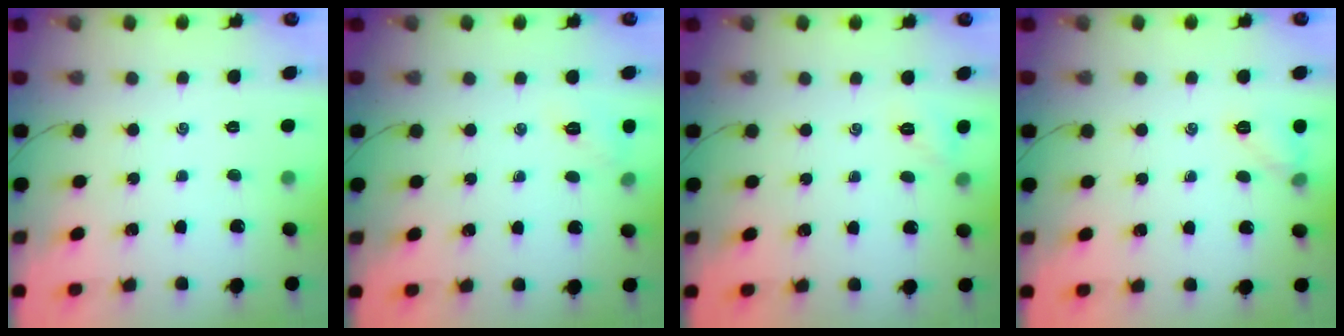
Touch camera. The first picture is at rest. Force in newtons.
{"total": 5.7, "press": 5.4, "slide": 1.7}
{"total": 2.9, "press": 2.8, "slide": 0.5}
{"total": 6.4, "press": 6.2, "slide": 1.5}